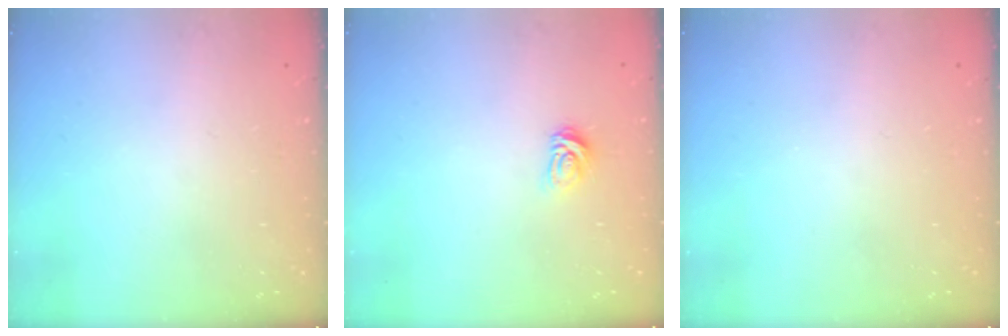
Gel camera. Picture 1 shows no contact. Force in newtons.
{"total": 4.6, "press": 4.6, "slide": 0.5}
{"total": 0.0}